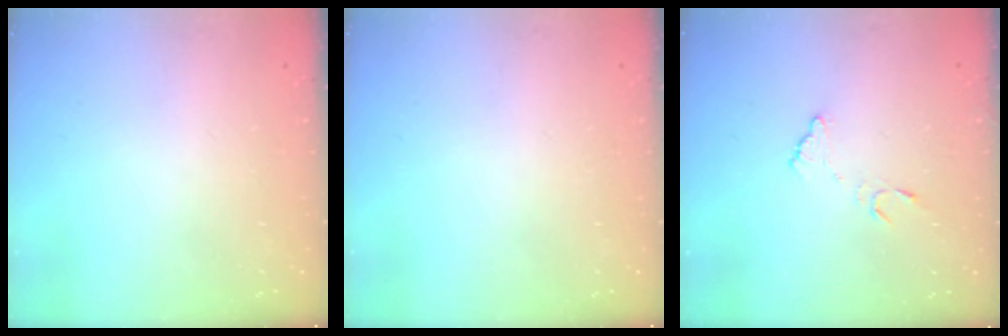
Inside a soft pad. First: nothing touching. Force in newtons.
{"total": 0.0}
{"total": 7.2, "press": 7.1, "slide": 0.5}